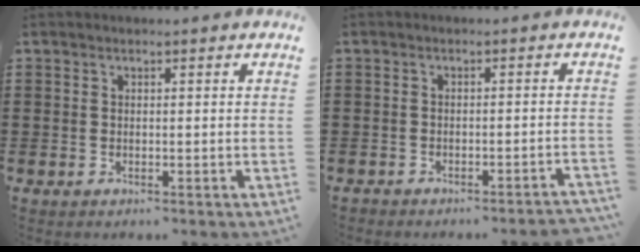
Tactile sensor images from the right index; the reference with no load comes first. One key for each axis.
{"total": 1.8, "fx": -1.8, "fy": -0.1, "fz": 0.3, "tx": -0.007, "ty": -0.001, "tz": -0.038}